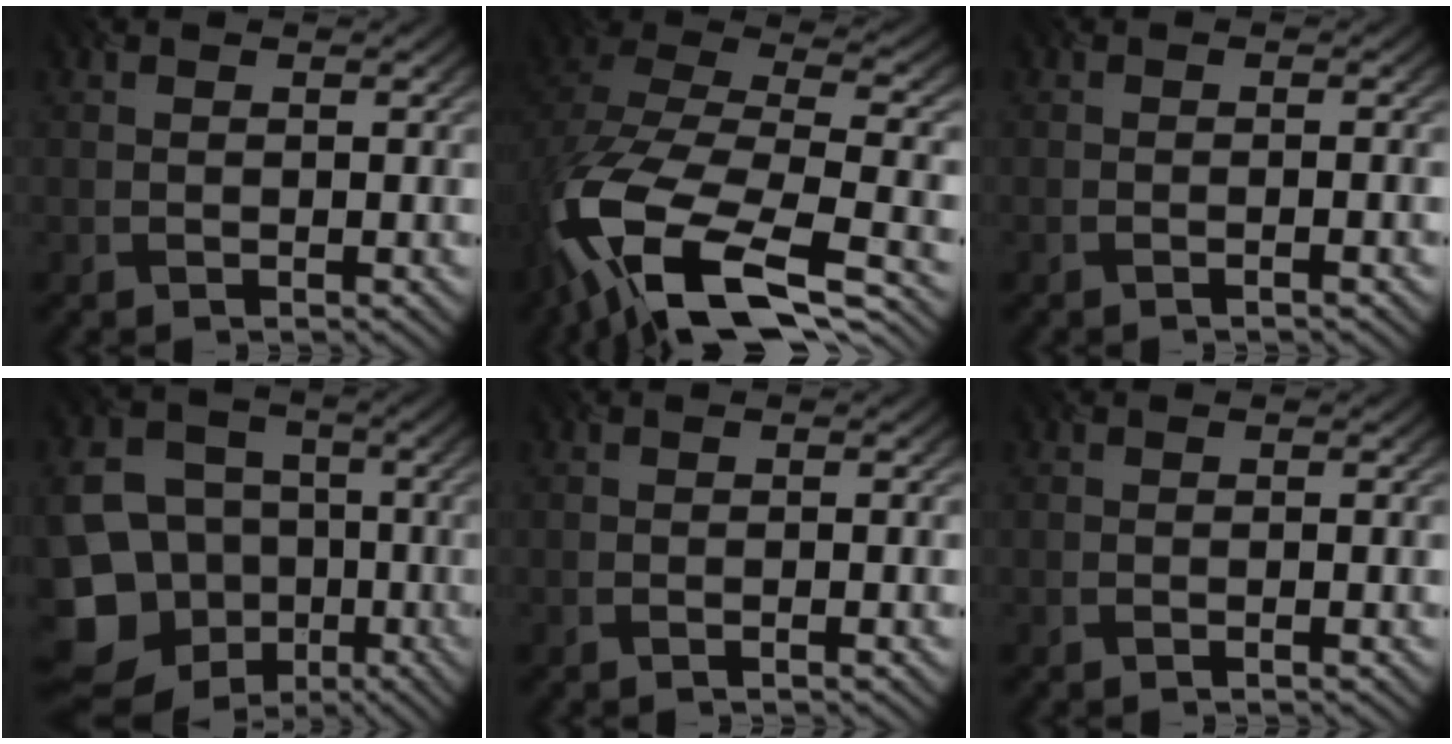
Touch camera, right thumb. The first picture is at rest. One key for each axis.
{"total": 17.2, "fx": -7.7, "fy": 8.8, "fz": 12.6, "tx": -0.299, "ty": -0.044, "tz": -0.105}
{"total": 1.2, "fx": -0.6, "fy": 0.1, "fz": 1.0, "tx": -0.010, "ty": 0.009, "tz": -0.019}
{"total": 14.4, "fx": -5.1, "fy": 12.1, "fz": 5.9, "tx": -0.169, "ty": -0.032, "tz": -0.091}
{"total": 1.0, "fx": -0.4, "fy": 0.1, "fz": 0.8, "tx": -0.007, "ty": 0.008, "tz": -0.015}
{"total": 0.7, "fx": -0.3, "fy": 0.1, "fz": 0.6, "tx": -0.005, "ty": 0.005, "tz": -0.012}